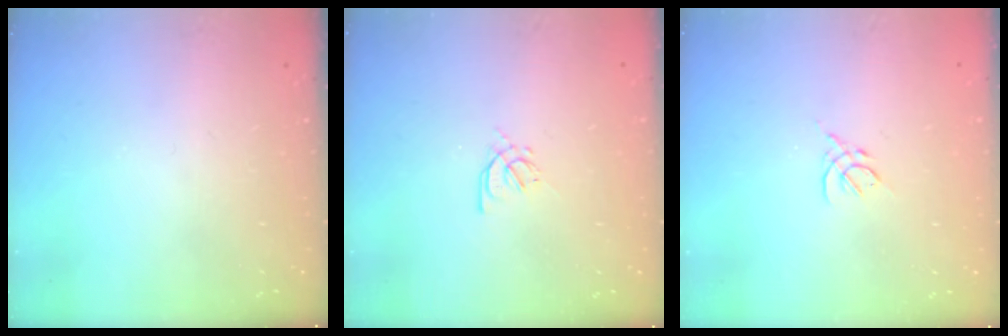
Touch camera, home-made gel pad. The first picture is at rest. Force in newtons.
{"total": 2.9, "press": 2.8, "slide": 0.8}
{"total": 2.6, "press": 2.5, "slide": 0.7}